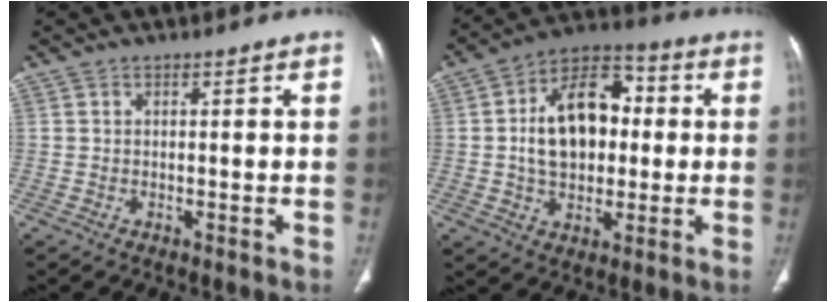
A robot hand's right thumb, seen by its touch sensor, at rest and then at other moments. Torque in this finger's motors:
{"motor_torque": [1.89, 2.88, 1.40, -0.15, 0.19]}